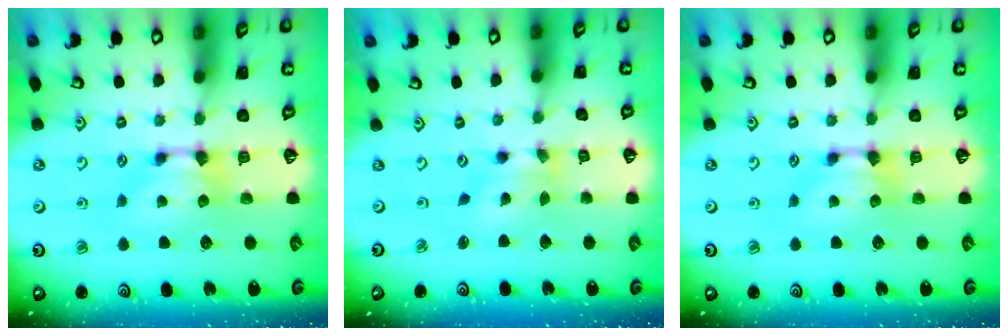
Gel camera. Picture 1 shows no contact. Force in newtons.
{"total": 1.4, "press": 0.4, "slide": 1.4}
{"total": 0.0}